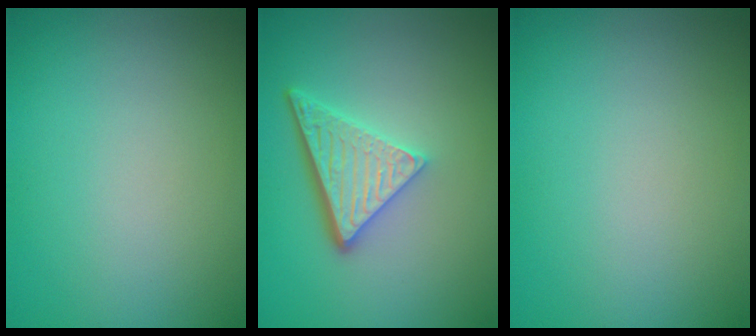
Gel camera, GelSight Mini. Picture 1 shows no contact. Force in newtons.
{"total": 4.9, "press": 3.5, "slide": 3.4}
{"total": 0.0}